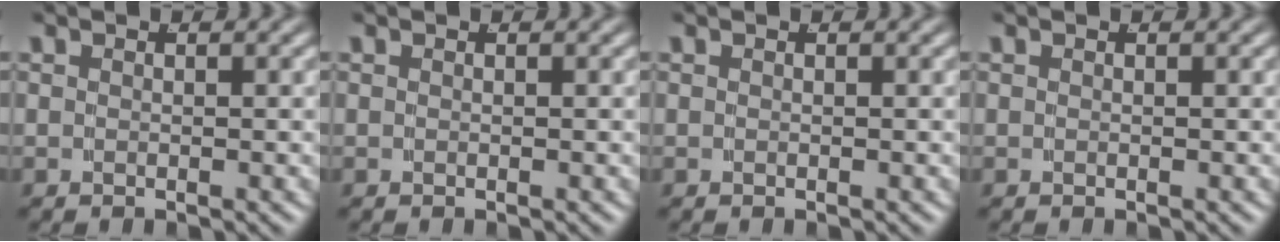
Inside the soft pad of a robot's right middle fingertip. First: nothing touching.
{"total": 0.0}
{"total": 0.0}
{"total": 0.0}